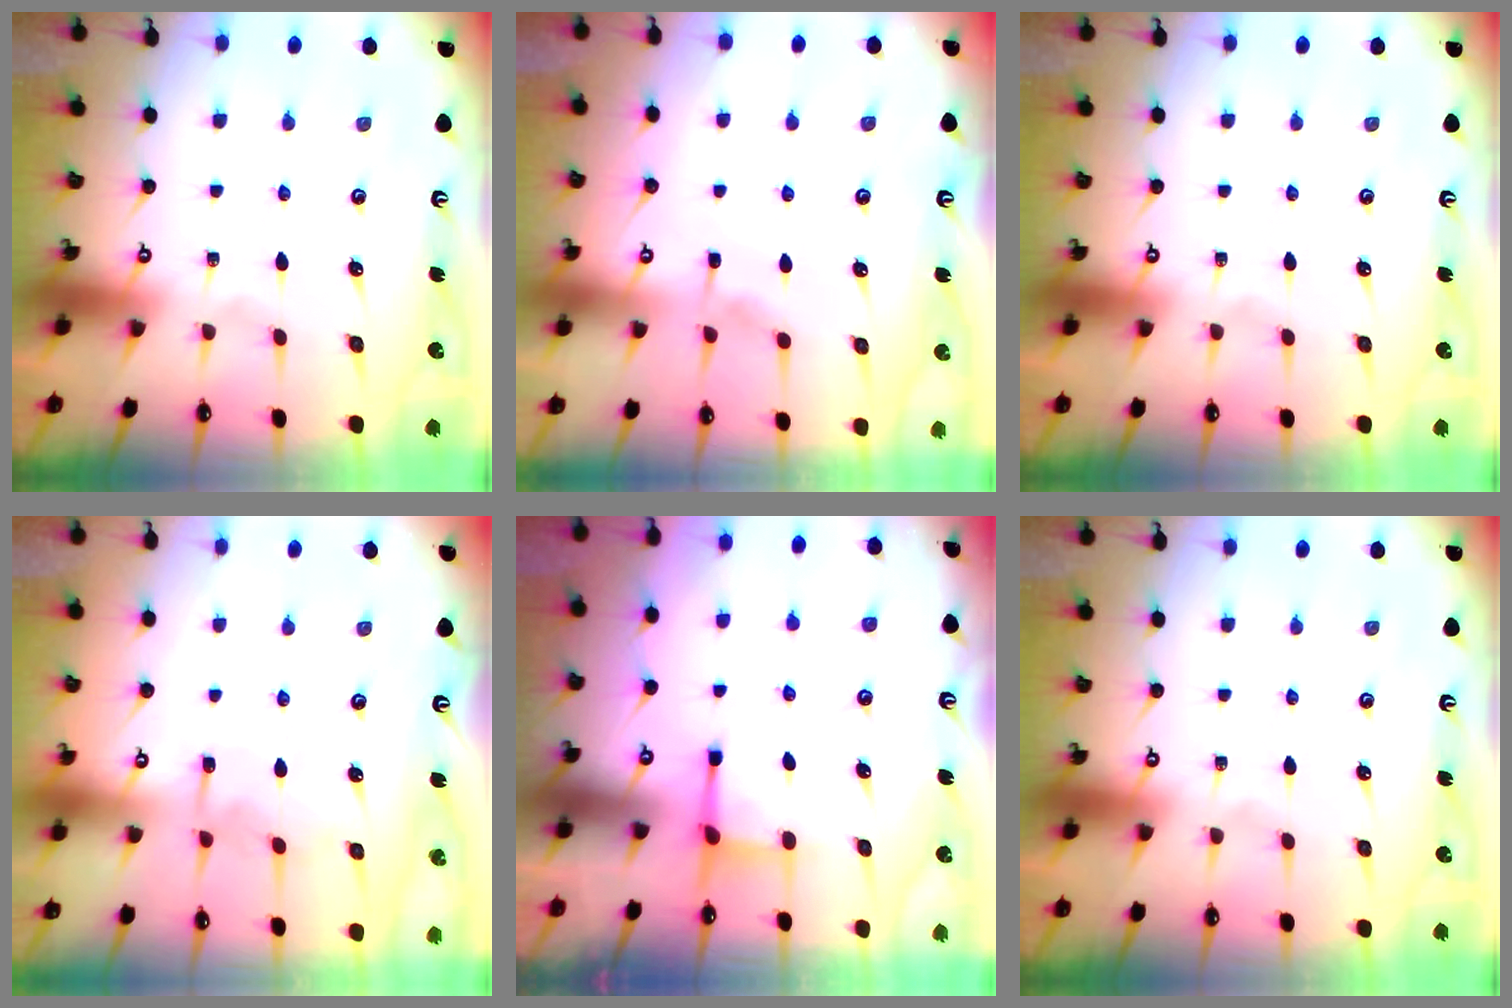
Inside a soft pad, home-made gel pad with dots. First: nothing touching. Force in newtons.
{"total": 3.9, "press": 3.9, "slide": 0.6}
{"total": 0.0}
{"total": 8.8, "press": 8.8, "slide": 0.7}
{"total": 2.2, "press": 2.1, "slide": 0.7}
{"total": 0.0}